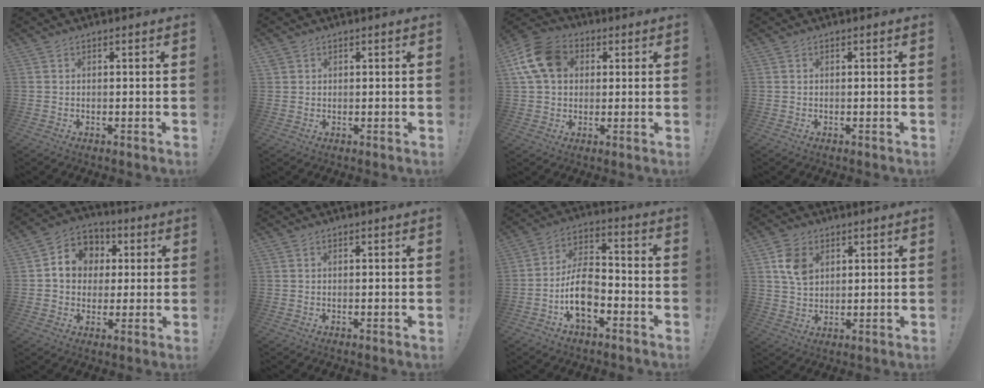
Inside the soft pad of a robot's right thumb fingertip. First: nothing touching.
{"total": 1.6, "force": [1.0, 1.2, 0.3], "torque": [-0.005, -0.001, 0.020]}
{"total": 13.4, "force": [3.5, 10.4, 7.8], "torque": [-0.149, 0.009, 0.075]}
{"total": 0.0}
{"total": 9.9, "force": [1.3, 8.9, 4.0], "torque": [-0.049, 0.002, 0.030]}
{"total": 0.0}
{"total": 12.4, "force": [-5.1, 7.2, 8.6], "torque": [-0.167, 0.025, -0.092]}
{"total": 8.7, "force": [3.3, 6.2, 5.1], "torque": [-0.078, -0.001, 0.065]}